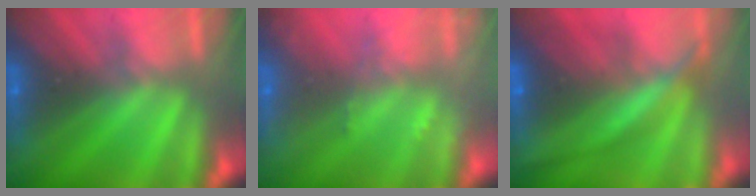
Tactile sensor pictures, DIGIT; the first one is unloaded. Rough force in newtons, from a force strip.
{"total": 8.4}
{"total": 7.6}